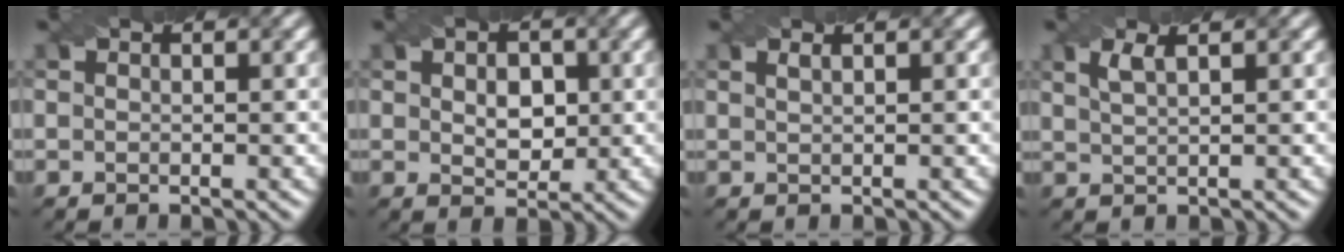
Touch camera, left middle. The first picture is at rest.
{"total": 3.2, "force": [0.4, 2.1, 2.4], "torque": [-0.036, -0.001, 0.007]}
{"total": 1.0, "force": [0.7, 0.4, 0.6], "torque": [-0.004, 0.000, 0.007]}
{"total": 1.9, "force": [1.0, 0.6, 1.5], "torque": [-0.027, 0.003, 0.019]}